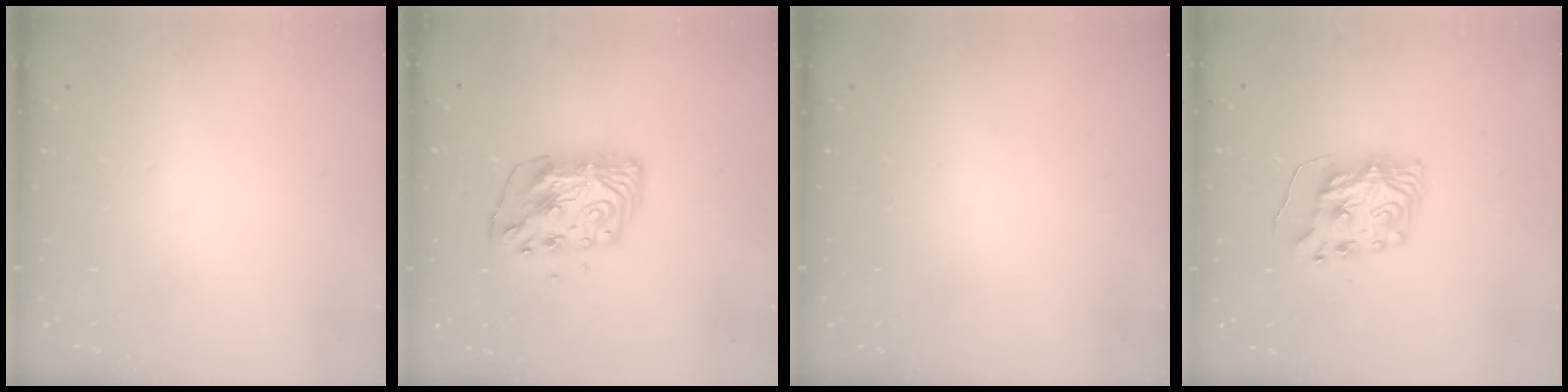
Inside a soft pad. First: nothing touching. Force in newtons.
{"total": 10.2, "press": 10.2, "slide": 0.9}
{"total": 0.0}
{"total": 8.9, "press": 8.9, "slide": 0.9}